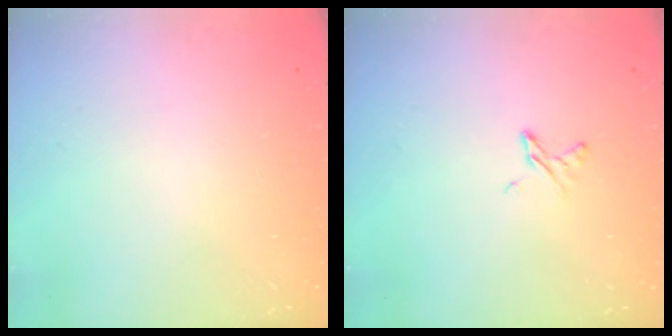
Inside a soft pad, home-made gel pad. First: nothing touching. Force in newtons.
{"total": 3.7, "press": 3.6, "slide": 0.4}